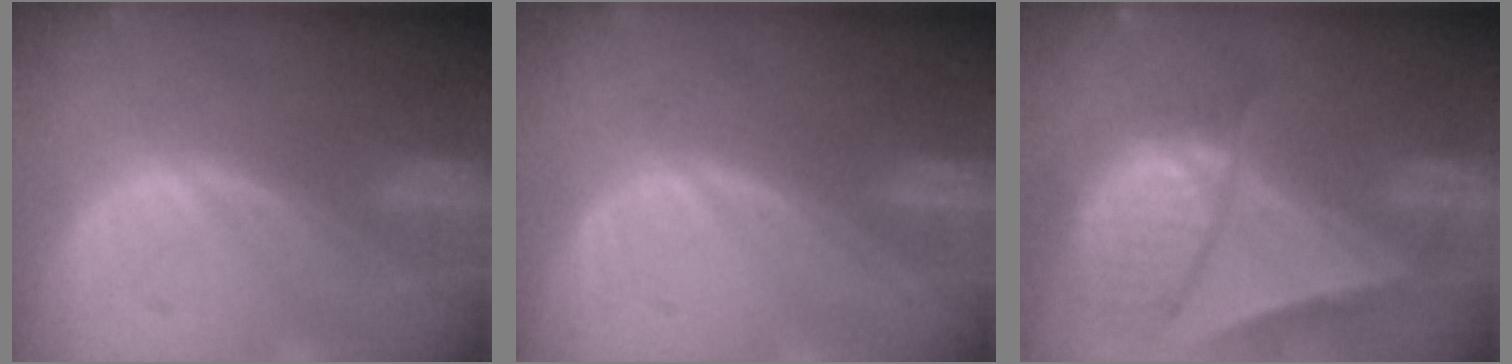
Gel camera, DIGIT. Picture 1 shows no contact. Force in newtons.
{"total": 0.0}
{"total": 9.3, "press": 8.1, "slide": 4.7}